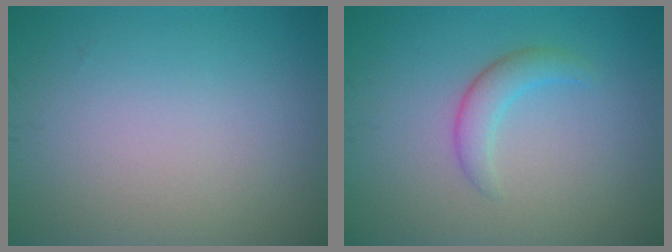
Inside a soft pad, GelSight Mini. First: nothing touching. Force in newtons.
{"total": 2.2, "press": 2.2, "slide": 0.2}